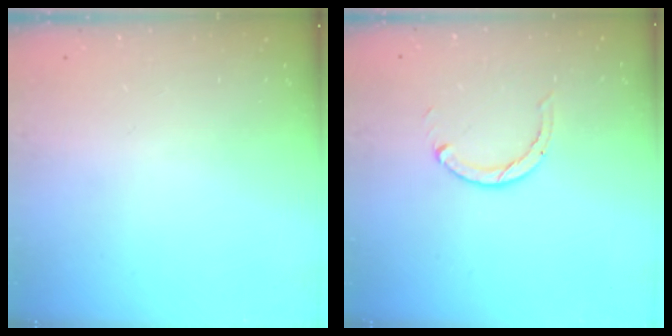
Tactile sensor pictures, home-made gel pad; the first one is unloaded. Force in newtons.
{"total": 1.9, "press": 1.9, "slide": 0.2}